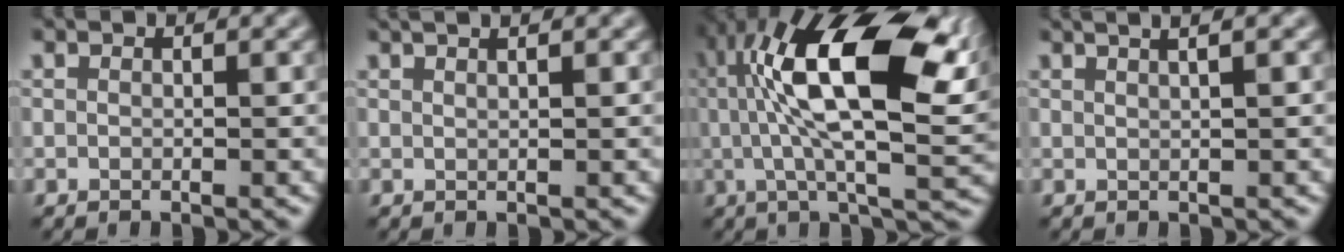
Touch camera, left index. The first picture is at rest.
{"total": 3.9, "force": [2.3, 1.8, 2.5], "torque": [-0.008, 0.027, -0.003]}
{"total": 14.4, "force": [2.4, 4.7, 13.4], "torque": [-0.232, 0.012, 0.036]}
{"total": 4.9, "force": [2.8, 2.2, 3.4], "torque": [-0.016, 0.036, 0.007]}